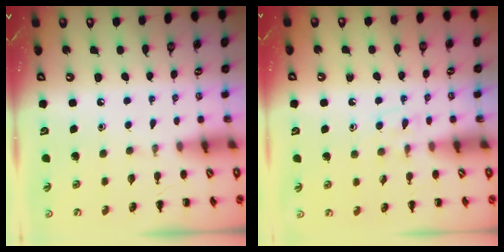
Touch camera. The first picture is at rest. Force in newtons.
{"total": 4.7, "press": 4.3, "slide": 1.8}